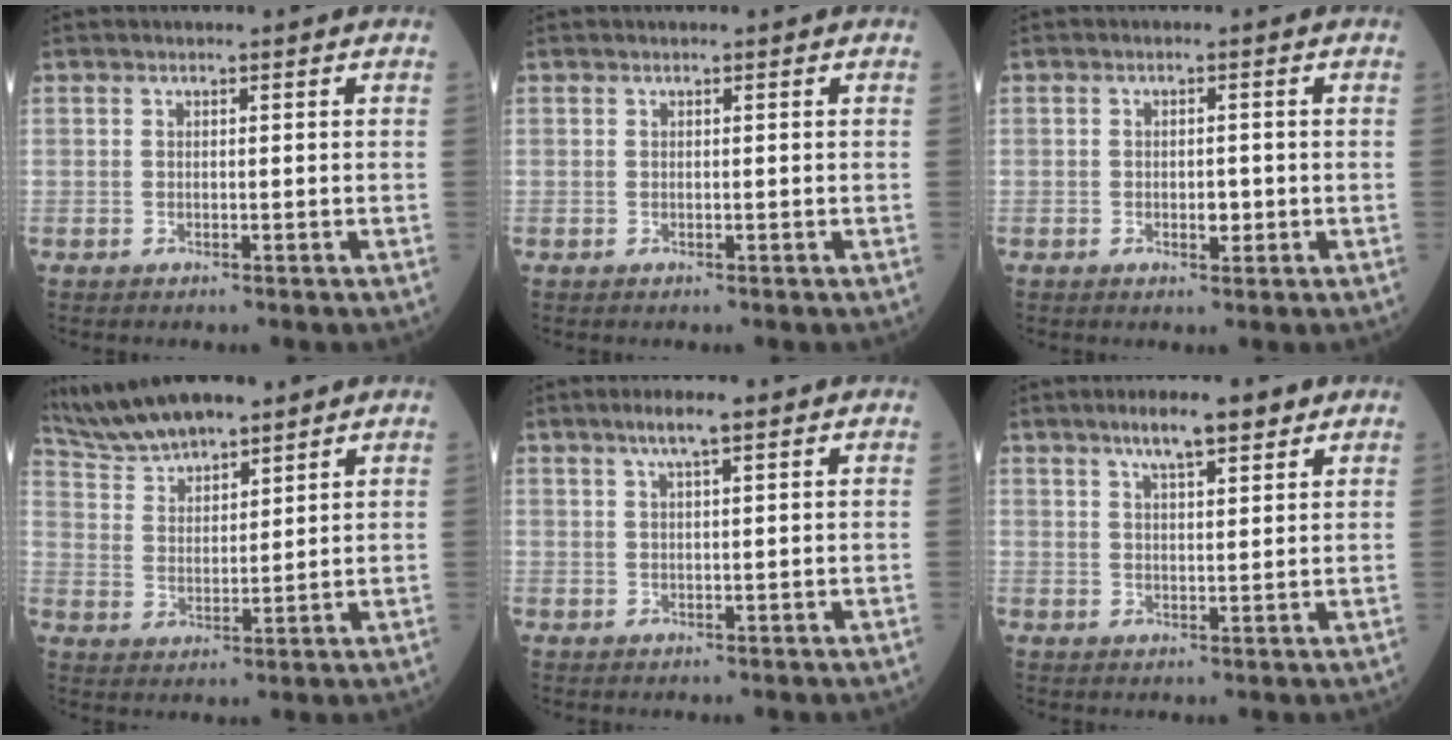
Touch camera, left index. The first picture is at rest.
{"total": 0.0}
{"total": 1.9, "force": [-0.5, 1.0, 1.6], "torque": [-0.024, 0.001, -0.004]}
{"total": 9.6, "force": [8.7, 1.9, 3.8], "torque": [-0.089, 0.023, 0.172]}
{"total": 3.5, "force": [2.2, 0.2, 2.7], "torque": [-0.058, 0.008, 0.042]}
{"total": 6.2, "force": [4.3, 1.2, 4.2], "torque": [-0.078, 0.013, 0.070]}